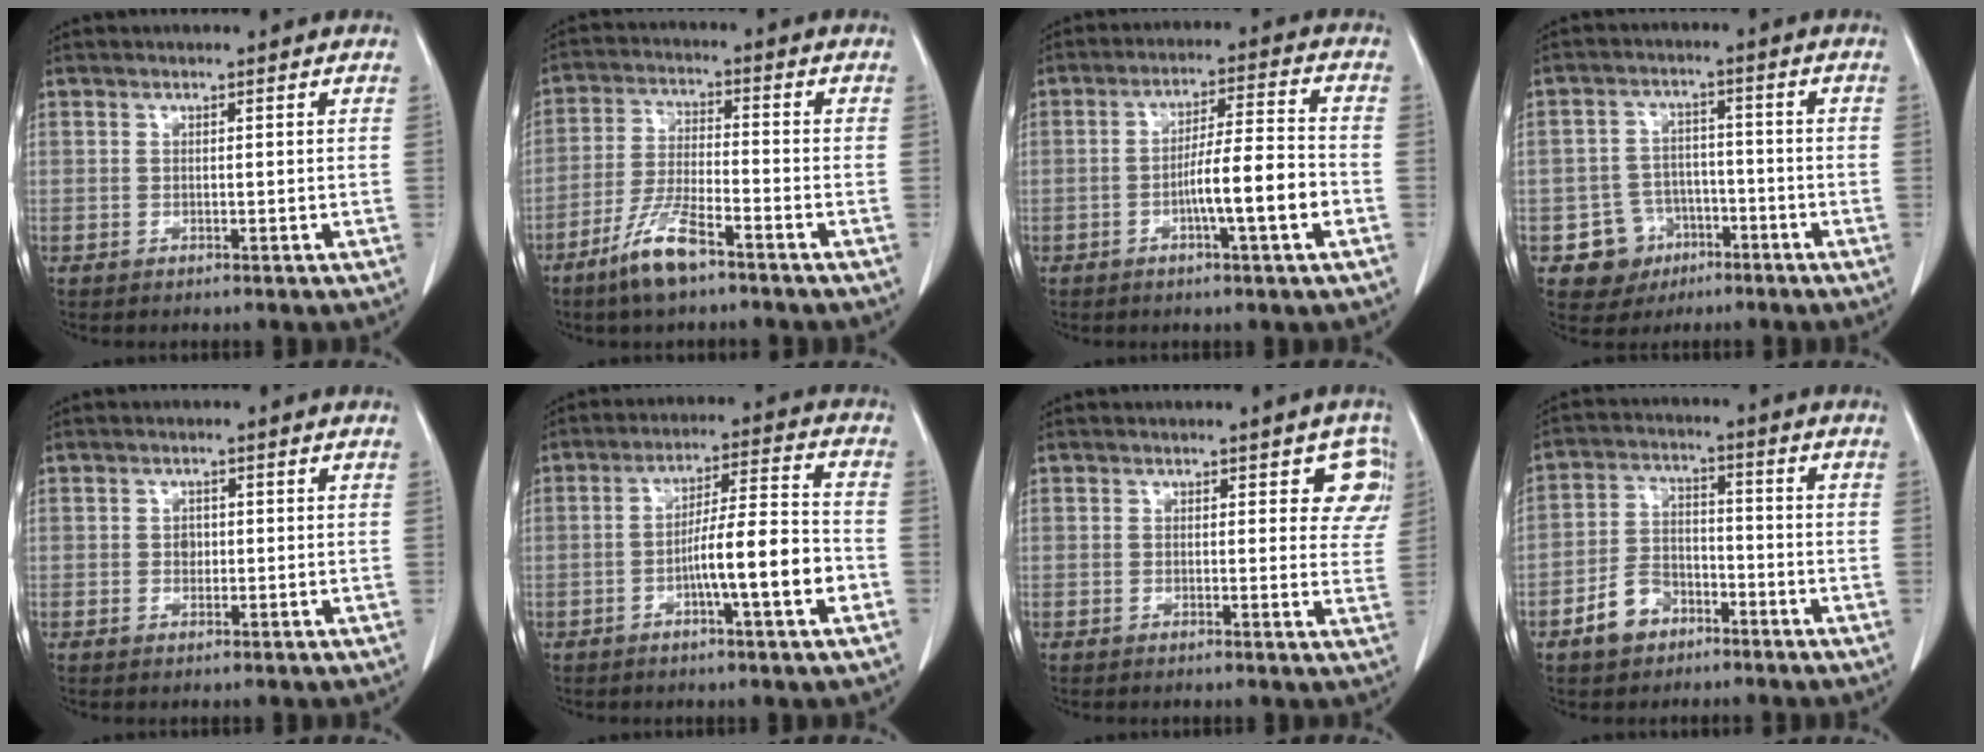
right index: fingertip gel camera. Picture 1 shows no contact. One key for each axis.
{"total": 8.3, "fx": -5.6, "fy": 1.4, "fz": 6.0, "tx": -0.125, "ty": -0.013, "tz": -0.109}
{"total": 9.0, "fx": -2.9, "fy": 0.2, "fz": 8.5, "tx": -0.141, "ty": 0.008, "tz": -0.050}
{"total": 6.7, "fx": -3.1, "fy": 5.9, "fz": 1.1, "tx": -0.011, "ty": 0.013, "tz": -0.041}
{"total": 1.4, "fx": 0.0, "fy": 1.1, "fz": 0.8, "tx": -0.012, "ty": 0.002, "tz": 0.001}
{"total": 10.6, "fx": -3.4, "fy": 0.5, "fz": 10.0, "tx": -0.163, "ty": 0.010, "tz": -0.056}
{"total": 5.2, "fx": 2.3, "fy": 2.8, "fz": 3.7, "tx": -0.010, "ty": 0.001, "tz": 0.017}
{"total": 6.8, "fx": -4.0, "fy": 4.6, "fz": 3.0, "tx": -0.068, "ty": 0.015, "tz": -0.068}